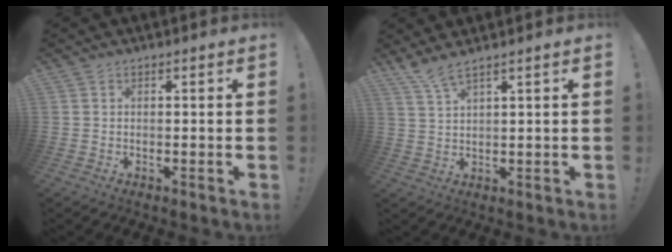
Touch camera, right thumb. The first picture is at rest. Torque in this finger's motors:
{"motor_torque": [0.00, 0.00, 0.00, 0.00, 0.00]}